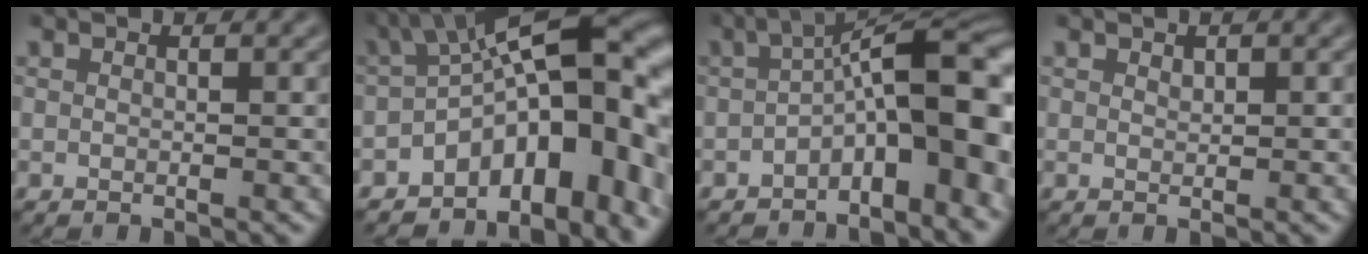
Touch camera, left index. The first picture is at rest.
{"total": 14.3, "force": [-3.9, 7.4, 11.5], "torque": [-0.121, 0.013, -0.058]}
{"total": 8.9, "force": [-1.7, 3.0, 8.2], "torque": [-0.120, 0.023, -0.036]}
{"total": 0.5, "force": [0.4, 0.3, 0.2], "torque": [-0.004, -0.001, 0.007]}